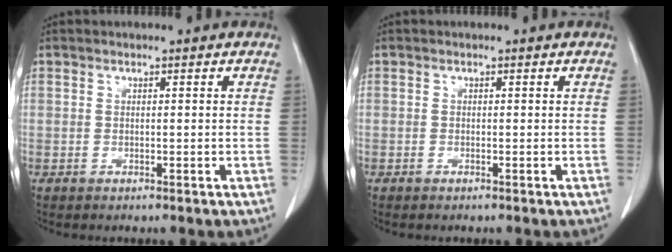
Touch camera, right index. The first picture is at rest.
{"total": 0.0}